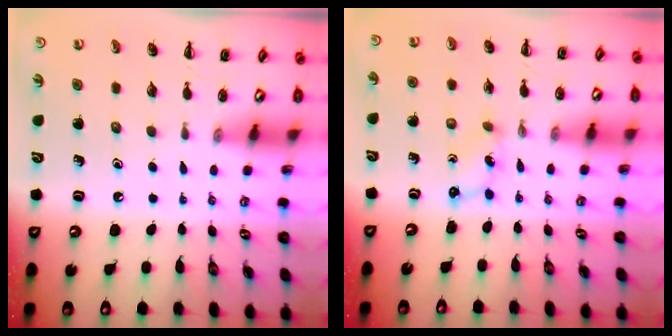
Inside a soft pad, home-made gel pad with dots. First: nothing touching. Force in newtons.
{"total": 2.0, "press": 2.0, "slide": 0.6}